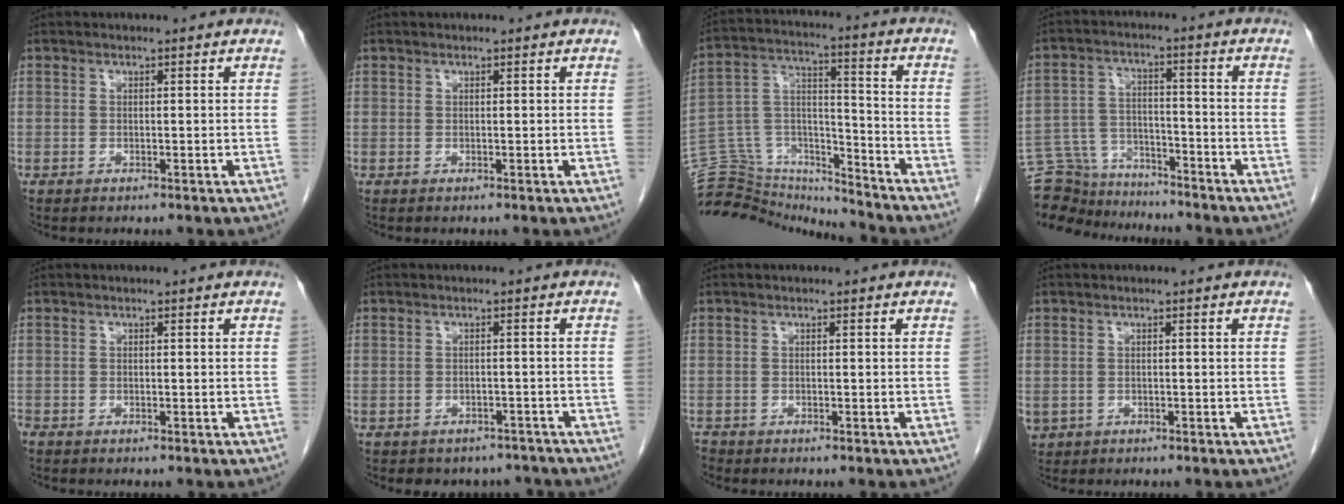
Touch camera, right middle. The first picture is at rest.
{"total": 0.0}
{"total": 17.2, "force": [-16.9, 2.9, 1.6], "torque": [-0.037, 0.064, -0.279]}
{"total": 13.8, "force": [-12.9, 4.0, 2.5], "torque": [-0.055, 0.030, -0.210]}
{"total": 0.9, "force": [-0.8, 0.4, 0.2], "torque": [-0.010, -0.001, -0.018]}
{"total": 6.9, "force": [-6.0, 3.3, 0.5], "torque": [-0.001, 0.013, -0.063]}
{"total": 1.1, "force": [-1.0, 0.4, 0.0], "torque": [-0.005, -0.002, -0.019]}
{"total": 2.6, "force": [-1.3, 2.2, 0.5], "torque": [-0.011, 0.001, -0.018]}